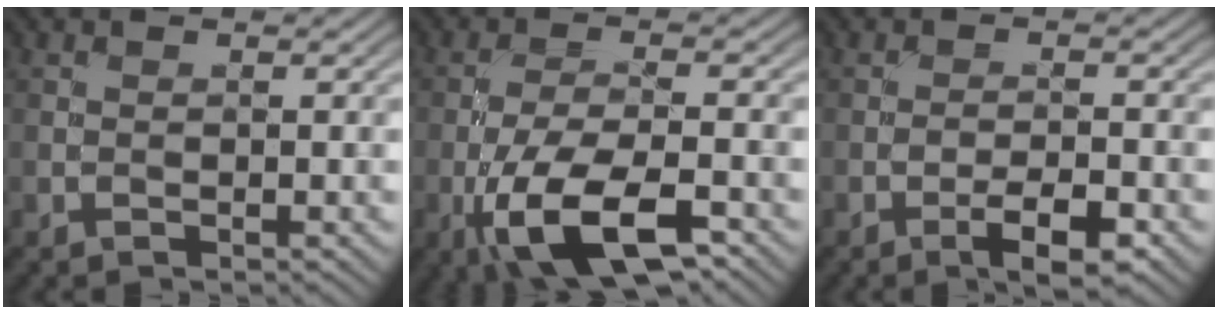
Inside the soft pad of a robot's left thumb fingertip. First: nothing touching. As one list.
[{"total": 11.1, "force": [-5.4, 4.0, 8.8], "torque": [-0.173, -0.007, -0.103]}, {"total": 4.4, "force": [-2.5, 1.1, 3.4], "torque": [-0.057, 0.006, -0.041]}]